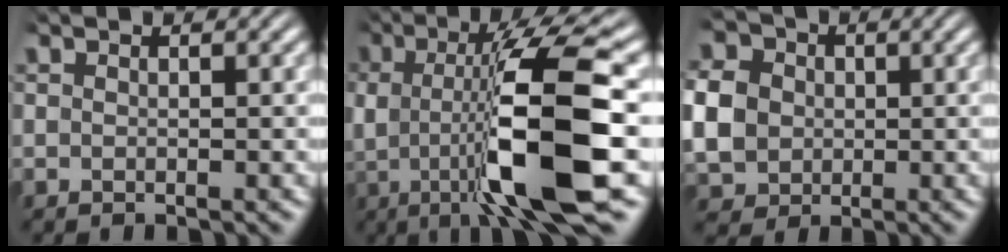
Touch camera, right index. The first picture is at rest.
{"total": 11.2, "force": [0.3, 2.6, 10.9], "torque": [-0.179, 0.003, 0.007]}
{"total": 7.5, "force": [0.7, 6.5, 3.6], "torque": [-0.080, -0.019, 0.017]}